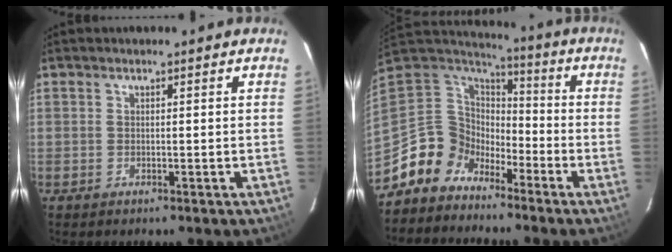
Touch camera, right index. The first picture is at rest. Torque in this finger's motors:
{"motor_torque": [0.95, -0.97, 0.09, -0.04]}